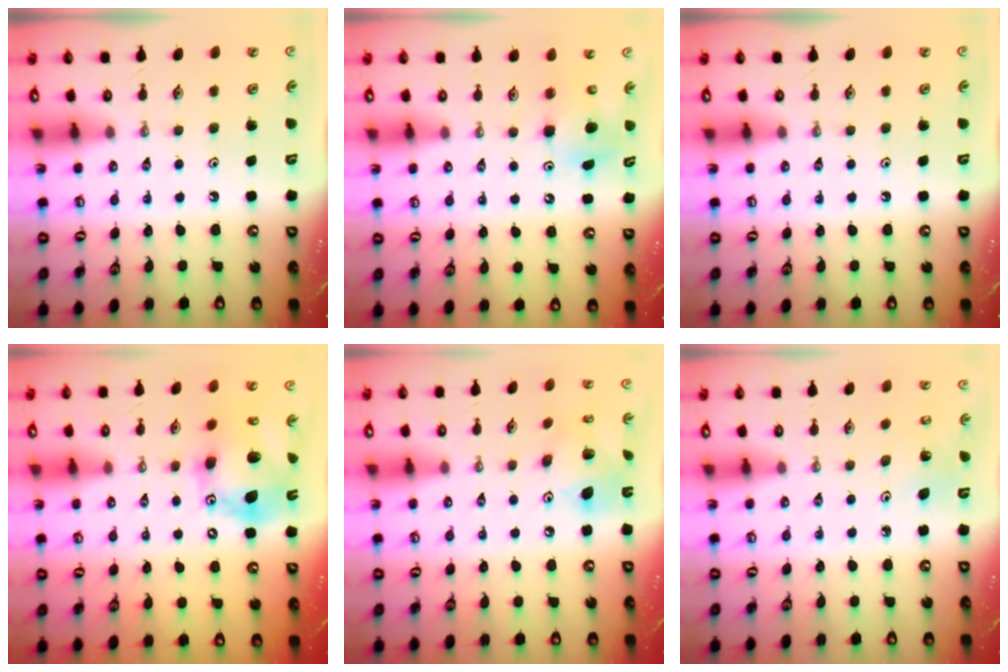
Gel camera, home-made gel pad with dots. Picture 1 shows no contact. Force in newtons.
{"total": 7.9, "press": 7.8, "slide": 1.1}
{"total": 0.0}
{"total": 16.5, "press": 16.2, "slide": 3.1}
{"total": 12.6, "press": 12.6, "slide": 1.4}
{"total": 4.7, "press": 4.6, "slide": 1.2}